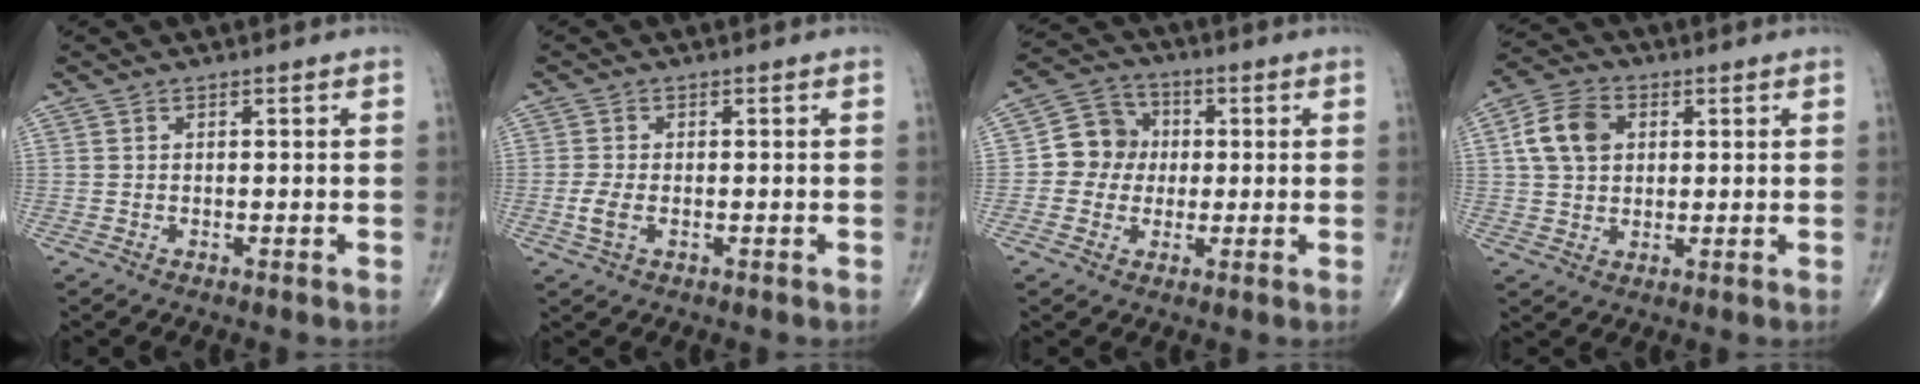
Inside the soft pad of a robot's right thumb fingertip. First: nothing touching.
{"total": 3.0, "force": [-0.7, 1.6, 2.4], "torque": [-0.059, -0.003, -0.016]}
{"total": 8.1, "force": [0.0, 7.5, 3.1], "torque": [-0.019, 0.019, -0.013]}
{"total": 8.8, "force": [2.0, 6.5, 5.6], "torque": [-0.095, 0.008, 0.032]}